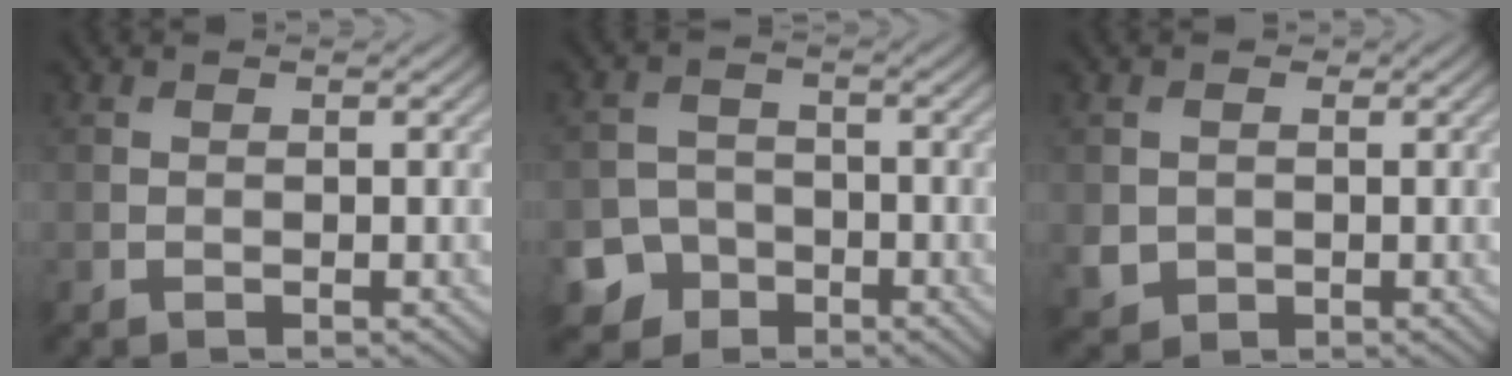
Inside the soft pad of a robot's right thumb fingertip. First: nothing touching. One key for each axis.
{"total": 5.2, "fx": -3.2, "fy": 4.0, "fz": 0.9, "tx": -0.007, "ty": -0.006, "tz": -0.069}
{"total": 2.7, "fx": -0.1, "fy": 2.6, "fz": 0.7, "tx": -0.026, "ty": -0.008, "tz": -0.004}